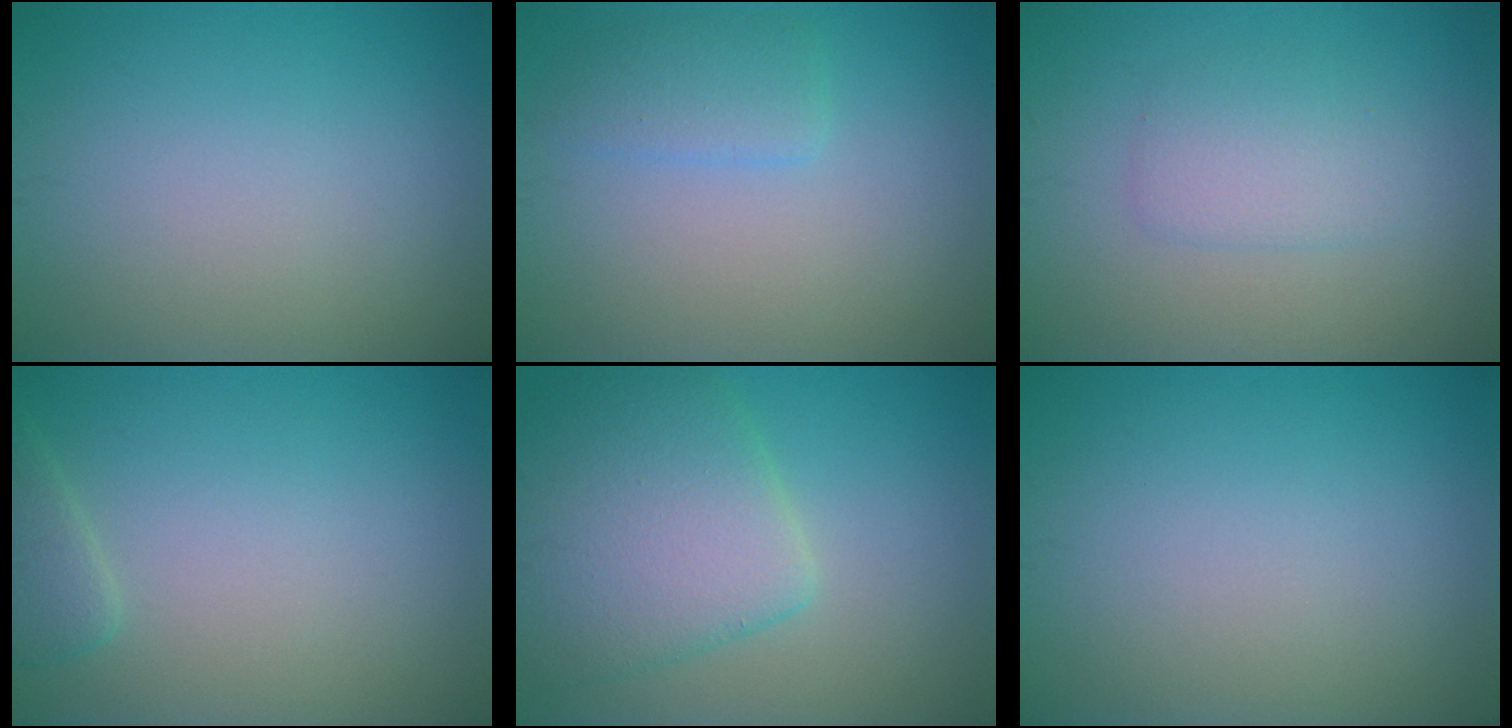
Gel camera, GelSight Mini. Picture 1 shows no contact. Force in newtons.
{"total": 2.1, "press": 2.1, "slide": 0.2}
{"total": 2.3, "press": 2.3, "slide": 0.1}
{"total": 1.9, "press": 1.8, "slide": 0.2}
{"total": 7.1, "press": 7.1, "slide": 0.2}
{"total": 0.0}